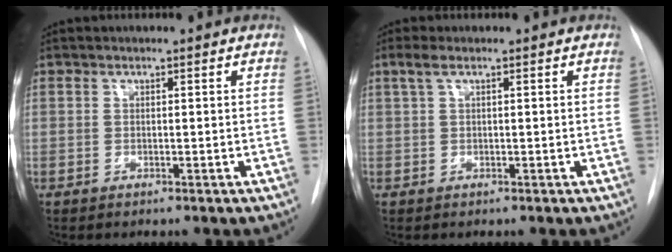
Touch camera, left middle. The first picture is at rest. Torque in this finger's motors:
{"motor_torque": [0.19, -0.27, 0.02, 0.02]}